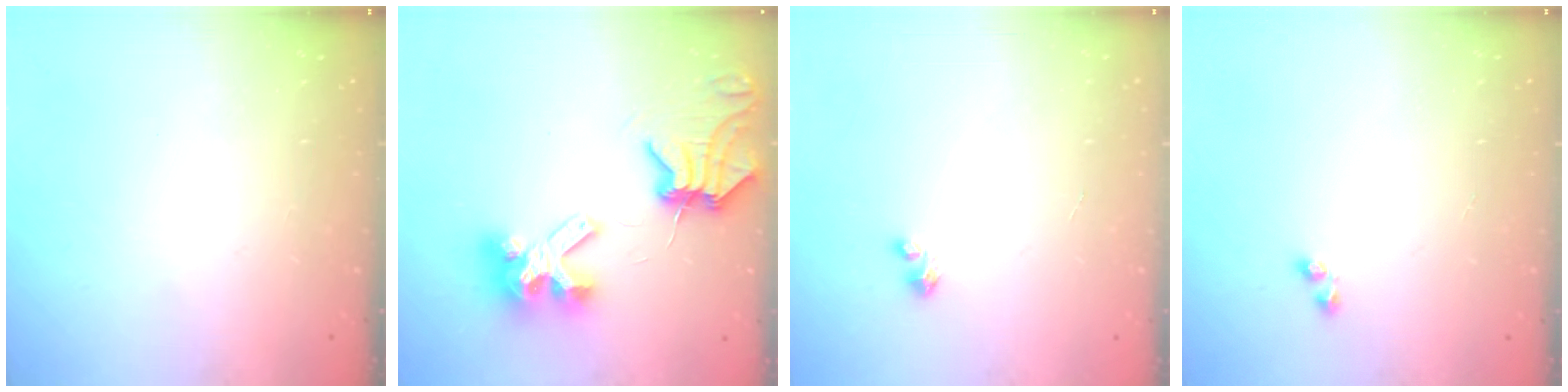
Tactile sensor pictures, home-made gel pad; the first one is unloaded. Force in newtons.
{"total": 9.8, "press": 9.7, "slide": 1.2}
{"total": 2.8, "press": 2.8, "slide": 0.1}
{"total": 2.2, "press": 1.9, "slide": 1.1}